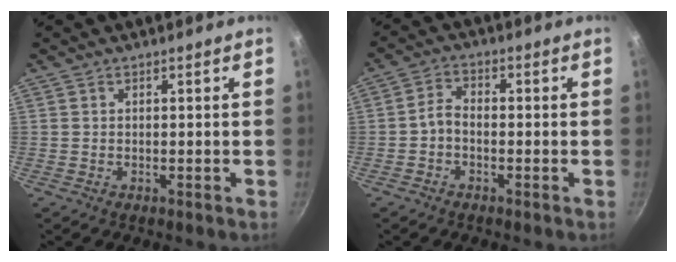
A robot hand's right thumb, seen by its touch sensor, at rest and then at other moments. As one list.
[{"total": 3.3, "force": [-1.3, 2.2, 2.1], "torque": [-0.041, 0.024, -0.032]}]